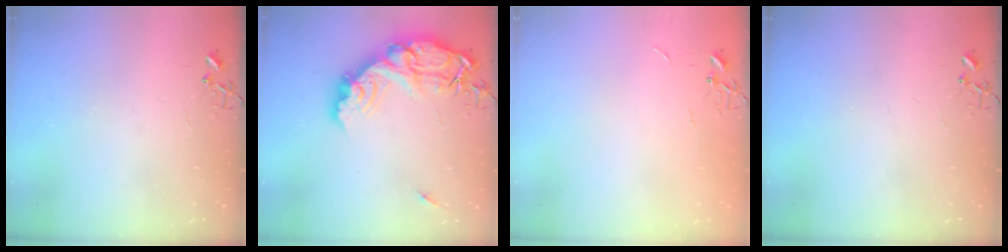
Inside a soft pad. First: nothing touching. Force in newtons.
{"total": 17.9, "press": 17.8, "slide": 1.1}
{"total": 0.7, "press": 0.7, "slide": 0.1}
{"total": 0.0}